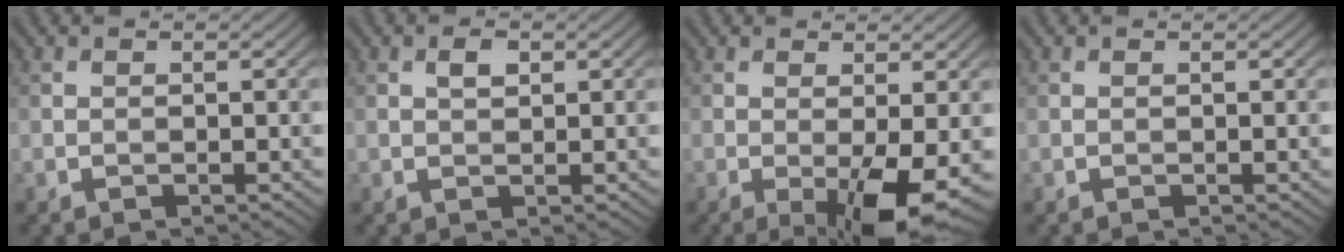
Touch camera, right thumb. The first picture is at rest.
{"total": 1.5, "force": [0.6, 0.8, 1.1], "torque": [-0.021, 0.002, 0.010]}
{"total": 7.3, "force": [-2.2, 1.9, 6.7], "torque": [-0.110, -0.006, -0.027]}
{"total": 0.0}